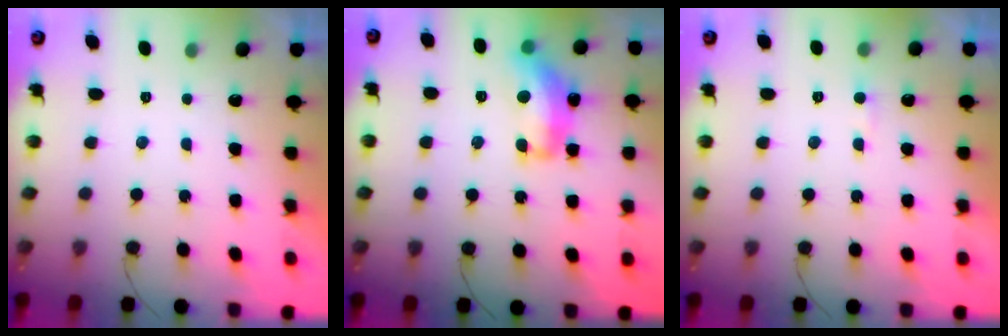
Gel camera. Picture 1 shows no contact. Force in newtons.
{"total": 13.4, "press": 13.4, "slide": 0.8}
{"total": 2.7, "press": 2.7, "slide": 0.4}